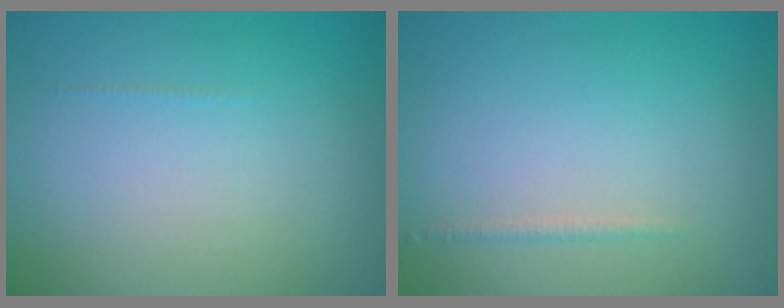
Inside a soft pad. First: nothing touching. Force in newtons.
{"total": 0.6, "press": 0.6, "slide": 0.0}